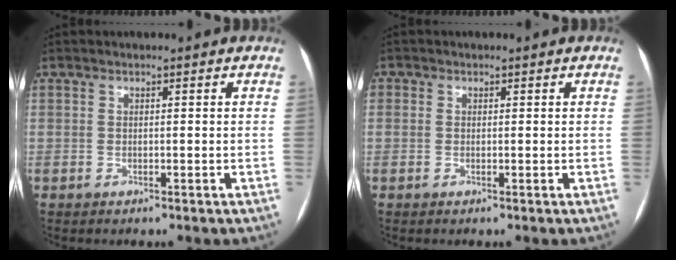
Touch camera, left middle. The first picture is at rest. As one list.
[{"total": 0.9, "force": [0.1, 0.9, 0.3], "torque": [-0.001, 0.001, -0.001]}]